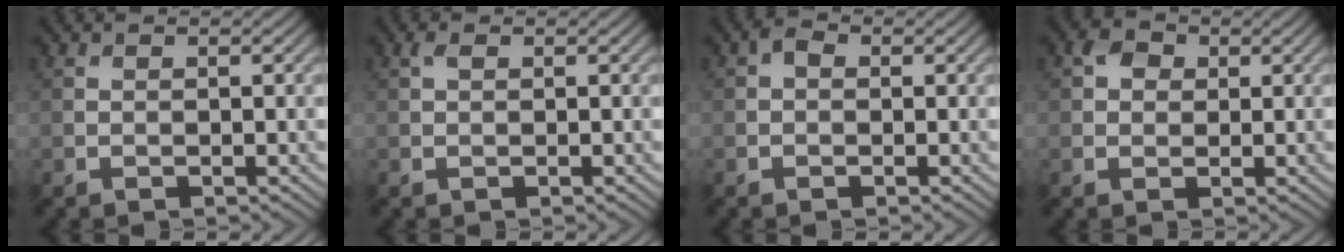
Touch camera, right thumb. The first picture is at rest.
{"total": 0.9, "force": [0.4, 0.4, 0.7], "torque": [-0.019, 0.002, 0.008]}
{"total": 1.3, "force": [0.1, 0.9, 0.9], "torque": [-0.015, 0.004, -0.005]}
{"total": 2.5, "force": [0.8, 2.1, 1.2], "torque": [-0.023, 0.004, 0.008]}